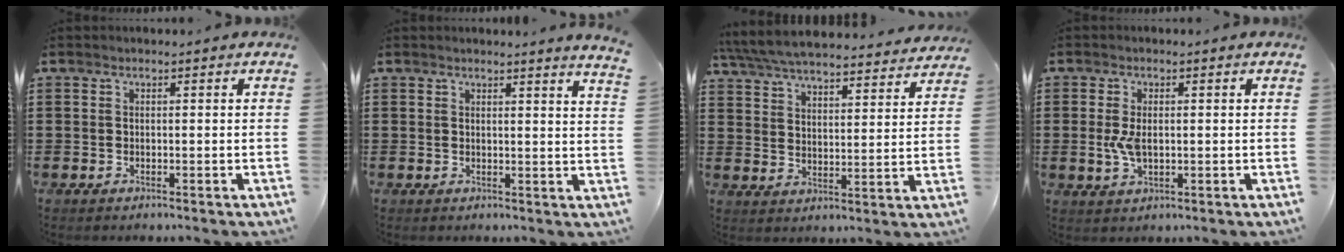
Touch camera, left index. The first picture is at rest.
{"total": 2.1, "force": [2.0, -0.6, 0.6], "torque": [-0.008, -0.011, 0.036]}
{"total": 6.0, "force": [5.8, 0.1, 1.3], "torque": [-0.053, -0.037, 0.101]}
{"total": 3.9, "force": [0.0, 2.0, 3.3], "torque": [-0.088, -0.003, -0.008]}